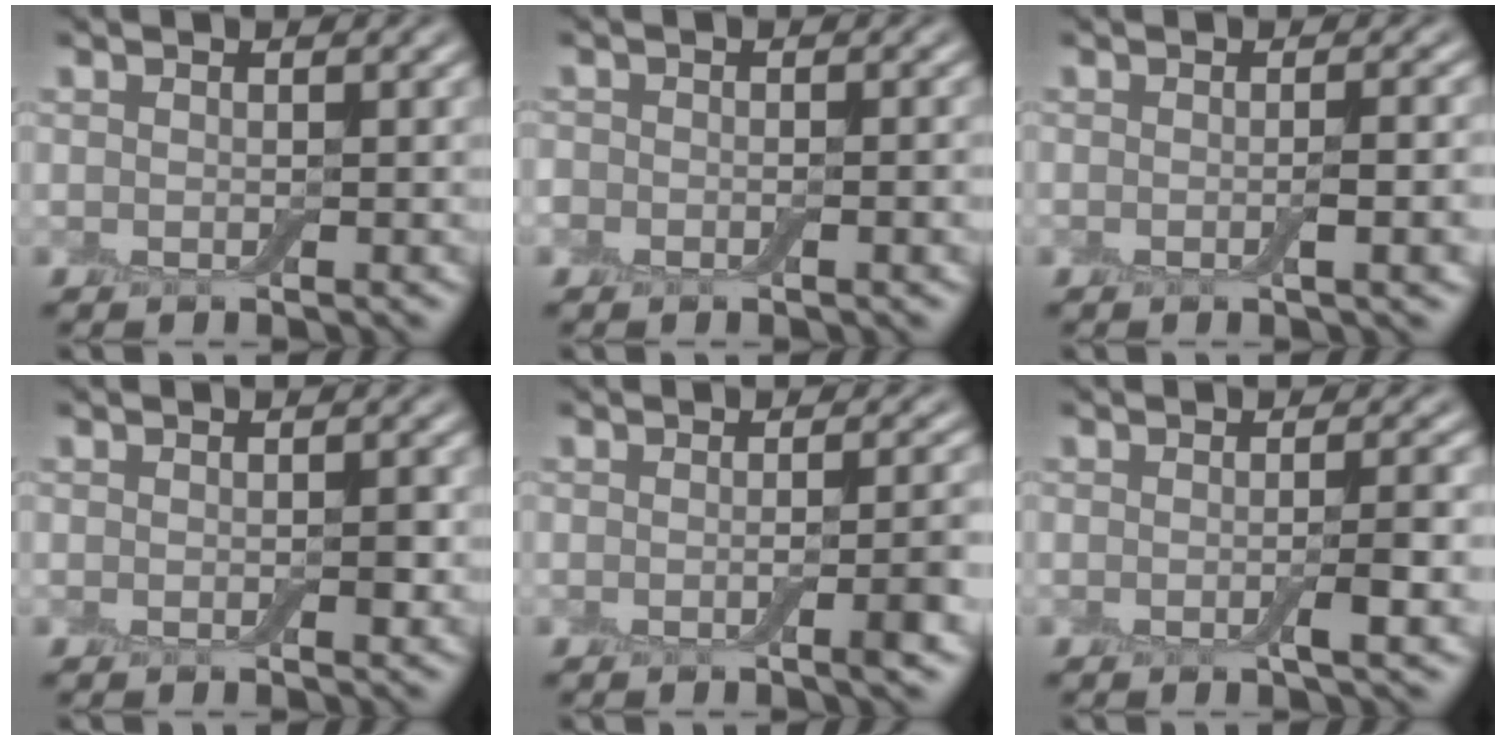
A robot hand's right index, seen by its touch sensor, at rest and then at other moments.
{"total": 1.9, "force": [-0.8, 1.3, 1.2], "torque": [-0.004, 0.002, -0.011]}
{"total": 2.7, "force": [-0.5, 0.6, 2.5], "torque": [-0.033, 0.002, -0.012]}
{"total": 1.1, "force": [-0.2, 0.5, 1.0], "torque": [-0.014, -0.001, -0.002]}
{"total": 3.6, "force": [-0.8, 0.9, 3.4], "torque": [-0.042, 0.003, -0.017]}
{"total": 2.7, "force": [-0.6, 0.4, 2.6], "torque": [-0.041, -0.001, -0.014]}